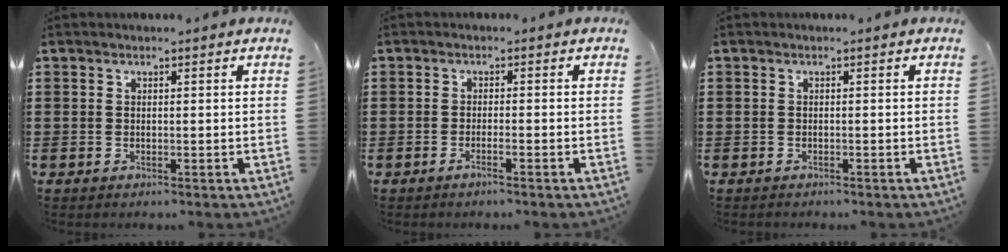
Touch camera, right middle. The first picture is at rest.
{"total": 1.3, "force": [-0.9, -0.1, 0.9], "torque": [-0.015, -0.003, -0.017]}
{"total": 0.5, "force": [-0.5, 0.2, -0.1], "torque": [0.001, 0.002, -0.012]}